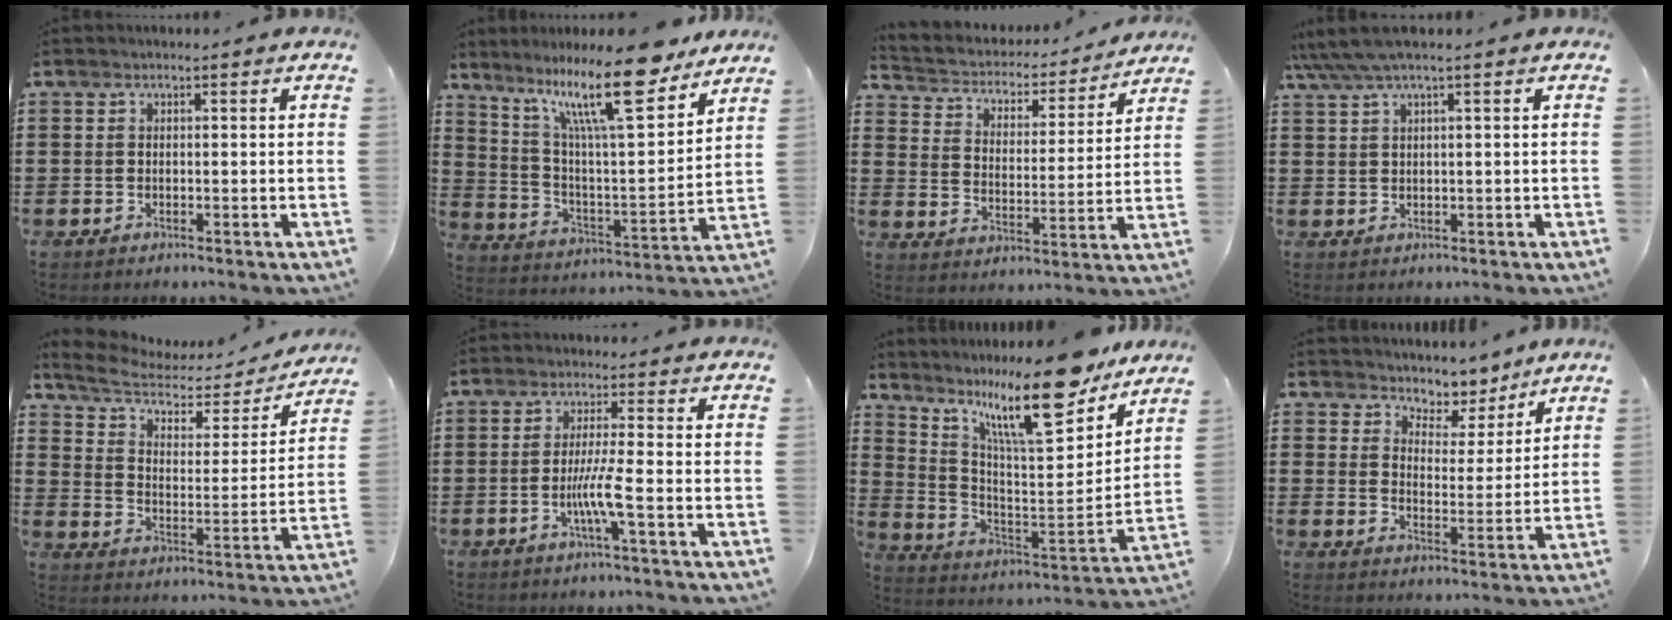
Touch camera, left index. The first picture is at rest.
{"total": 16.3, "force": [12.0, 3.2, 10.6], "torque": [-0.213, -0.057, 0.201]}
{"total": 2.8, "force": [2.6, 1.0, 0.1], "torque": [-0.023, -0.025, 0.035]}
{"total": 2.2, "force": [1.2, 0.0, 1.9], "torque": [-0.047, -0.004, 0.017]}
{"total": 4.9, "force": [3.8, 2.0, 2.4], "torque": [-0.067, -0.020, 0.059]}
{"total": 5.2, "force": [-1.8, -0.3, 4.9], "torque": [-0.090, -0.010, -0.037]}
{"total": 15.5, "force": [11.8, 3.2, 9.6], "torque": [-0.180, -0.076, 0.194]}
{"total": 4.4, "force": [4.1, 1.4, 0.0], "torque": [-0.028, -0.026, 0.069]}